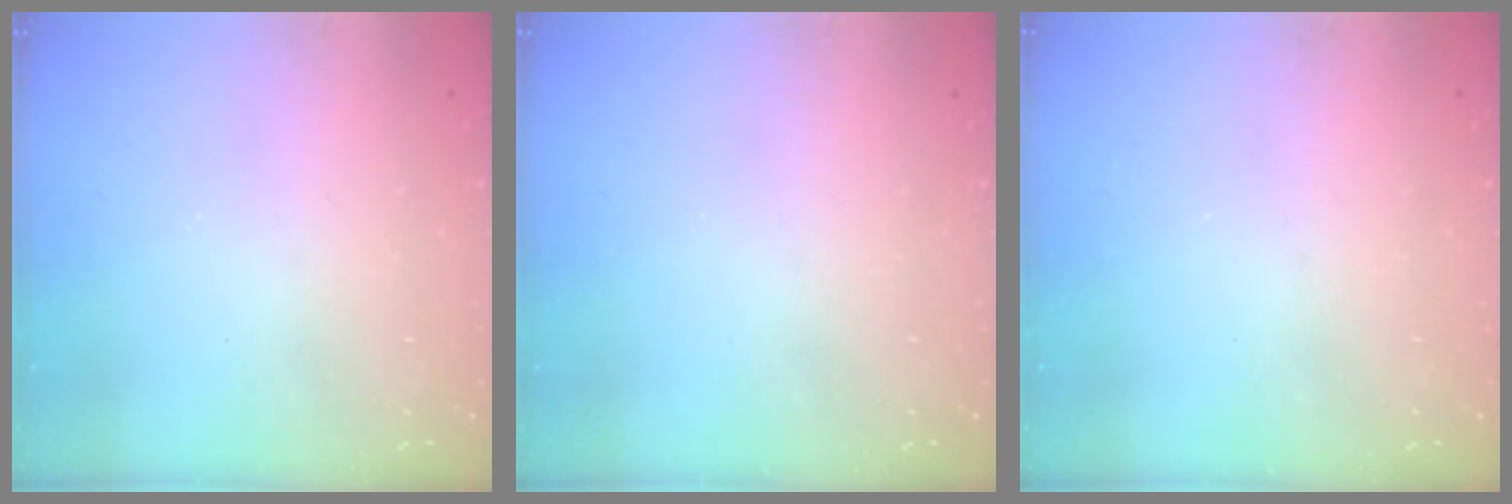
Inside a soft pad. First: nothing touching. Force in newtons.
{"total": 0.0}
{"total": 0.0}